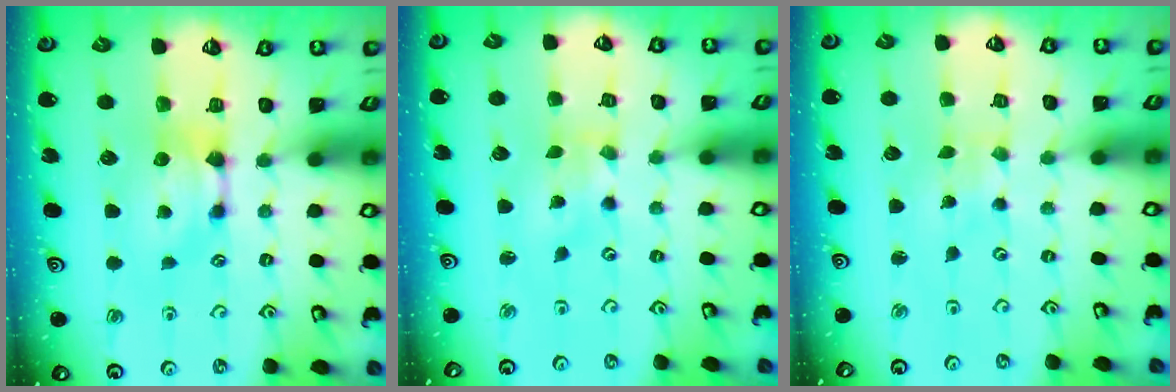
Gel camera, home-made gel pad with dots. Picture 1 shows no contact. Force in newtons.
{"total": 3.4, "press": 3.3, "slide": 0.6}
{"total": 4.6, "press": 4.6, "slide": 0.3}